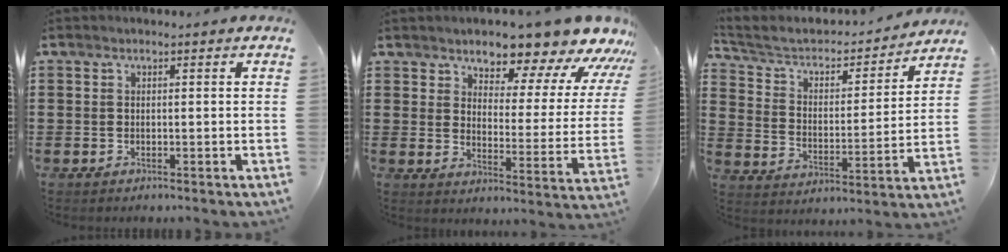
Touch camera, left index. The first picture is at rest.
{"total": 7.7, "force": [7.5, 1.3, 1.4], "torque": [-0.040, -0.069, 0.127]}
{"total": 4.4, "force": [3.6, 2.2, 1.5], "torque": [-0.054, -0.026, 0.052]}